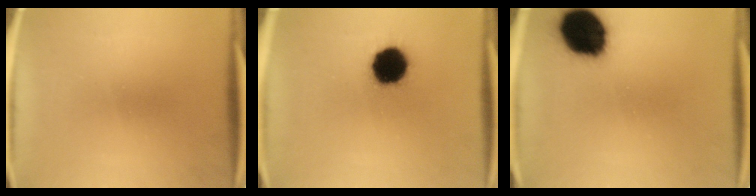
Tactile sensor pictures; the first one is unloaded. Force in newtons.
{"total": 13.5}
{"total": 17.9}